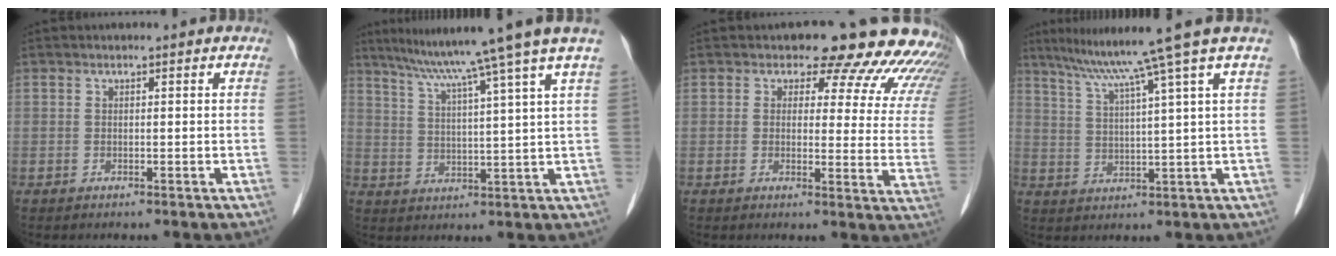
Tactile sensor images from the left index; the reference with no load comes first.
{"total": 14.0, "force": [10.8, -2.5, 8.5], "torque": [-0.136, -0.005, 0.149]}
{"total": 17.2, "force": [15.8, 5.2, 4.5], "torque": [-0.012, -0.068, 0.137]}
{"total": 11.3, "force": [8.1, -3.2, 7.1], "torque": [-0.113, -0.002, 0.122]}